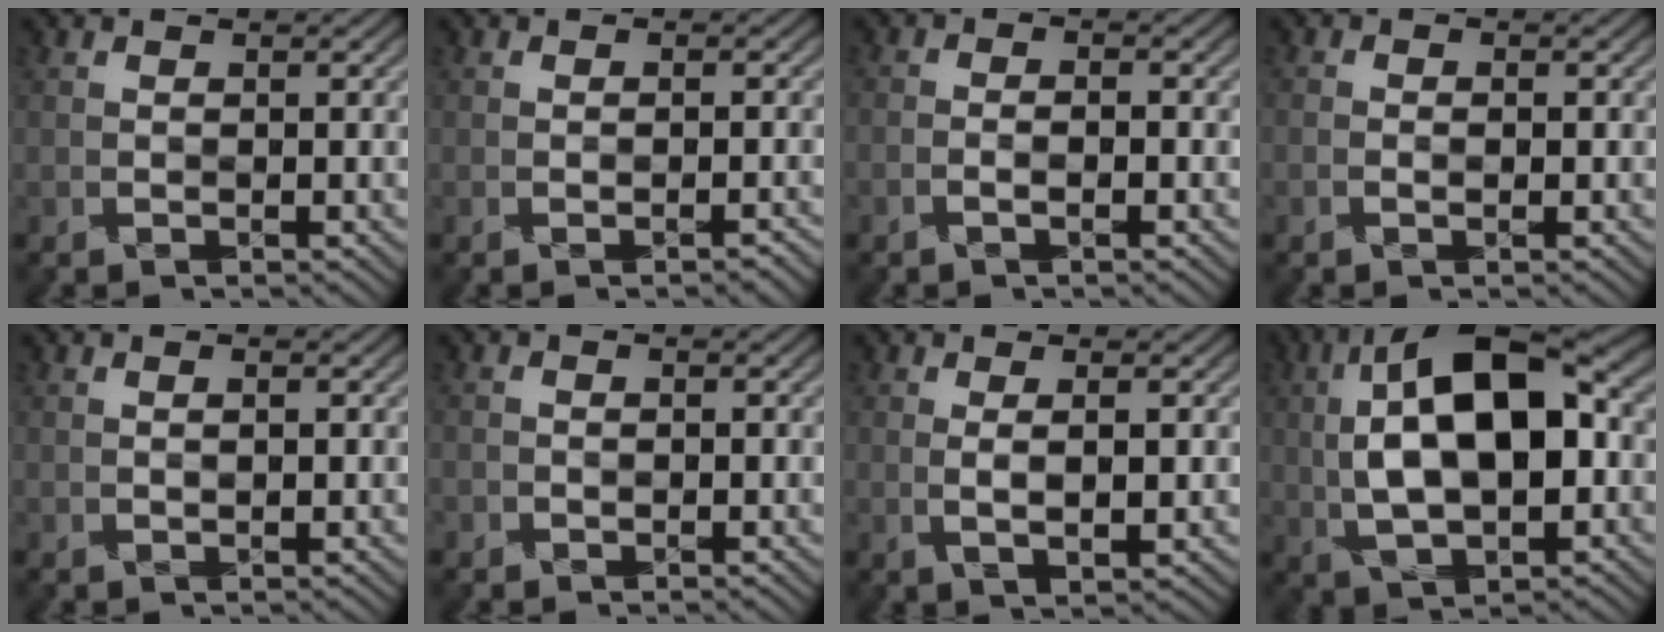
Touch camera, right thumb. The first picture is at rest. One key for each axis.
{"total": 1.3, "fx": -0.8, "fy": 0.2, "fz": 1.0, "tx": -0.016, "ty": 0.004, "tz": -0.015}
{"total": 2.3, "fx": -1.5, "fy": 0.7, "fz": 1.6, "tx": -0.016, "ty": 0.006, "tz": -0.038}
{"total": 1.4, "fx": -0.8, "fy": 0.7, "fz": 0.9, "tx": -0.013, "ty": -0.001, "tz": -0.015}
{"total": 0.7, "fx": -0.2, "fy": 0.2, "fz": 0.7, "tx": -0.014, "ty": 0.003, "tz": -0.003}
{"total": 1.3, "fx": -0.9, "fy": 0.9, "fz": 0.4, "tx": -0.009, "ty": -0.003, "tz": -0.018}
{"total": 2.6, "fx": 0.0, "fy": 0.4, "fz": 2.6, "tx": -0.051, "ty": 0.002, "tz": -0.001}
{"total": 16.2, "fx": 1.1, "fy": 7.9, "fz": 14.0, "tx": -0.248, "ty": 0.020, "tz": 0.001}